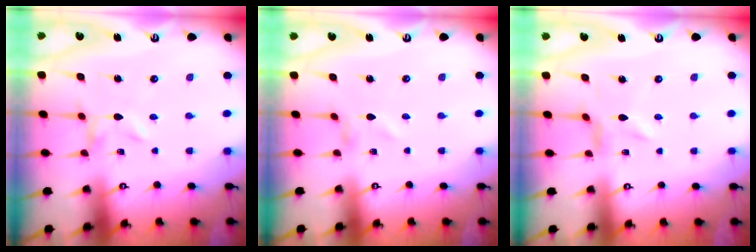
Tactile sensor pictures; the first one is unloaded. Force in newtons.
{"total": 0.7, "press": 0.7, "slide": 0.1}
{"total": 1.1, "press": 1.1, "slide": 0.2}